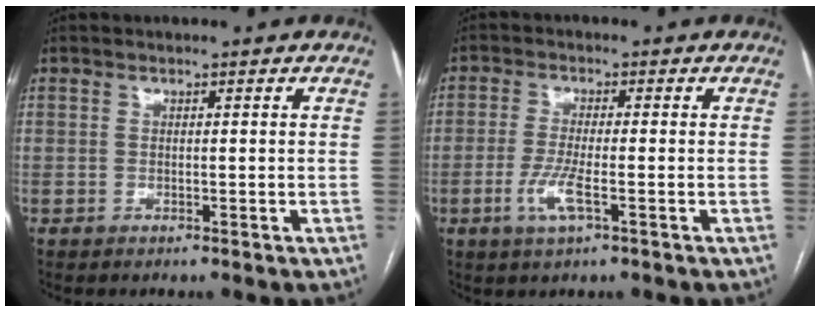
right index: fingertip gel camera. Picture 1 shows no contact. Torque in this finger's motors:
{"motor_torque": [0.86, -0.48, 0.52, 0.09]}